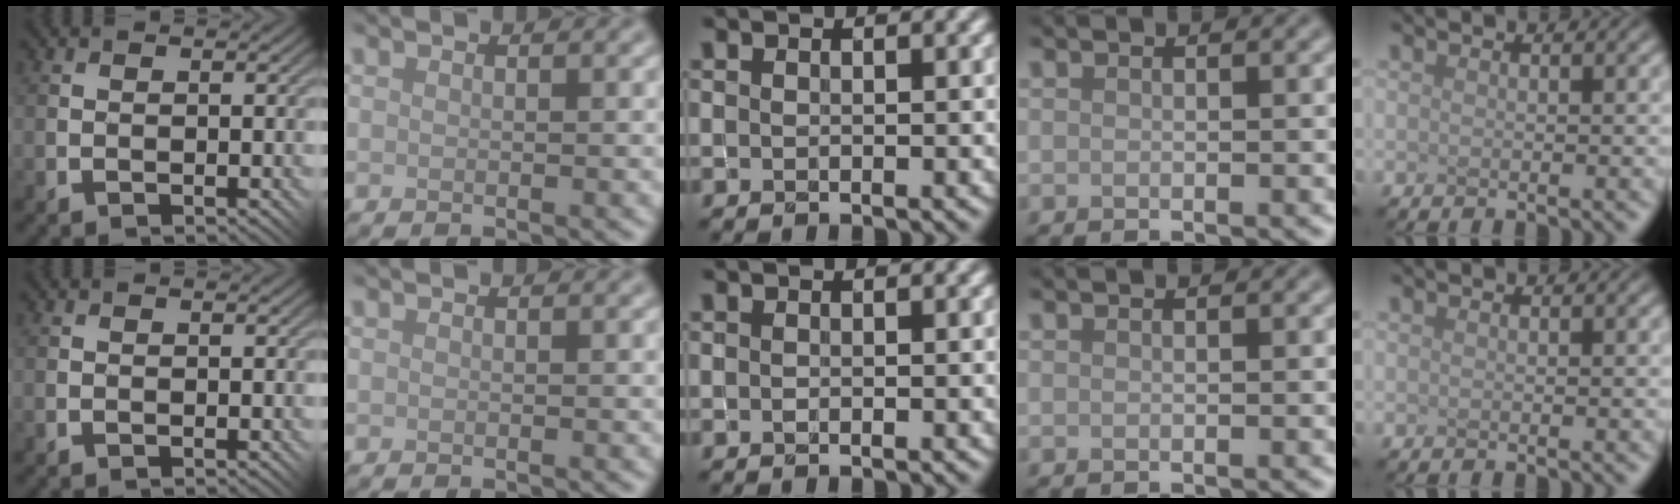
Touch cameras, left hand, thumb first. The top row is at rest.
{}